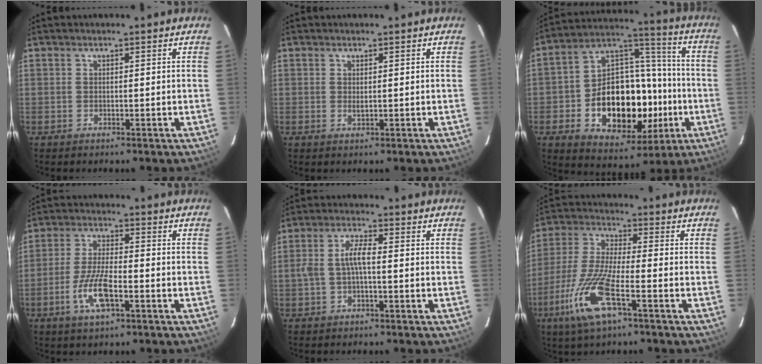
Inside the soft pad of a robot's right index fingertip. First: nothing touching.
{"total": 0.8, "force": [0.2, 0.3, 0.7], "torque": [-0.012, 0.001, 0.005]}
{"total": 22.8, "force": [-5.9, 14.7, 16.4], "torque": [-0.309, 0.041, -0.073]}
{"total": 8.6, "force": [-3.7, 2.4, 7.4], "torque": [-0.155, -0.003, -0.071]}
{"total": 4.6, "force": [-0.7, 1.1, 4.4], "torque": [-0.093, 0.011, -0.011]}
{"total": 13.5, "force": [-6.4, 2.7, 11.6], "torque": [-0.261, -0.013, -0.130]}